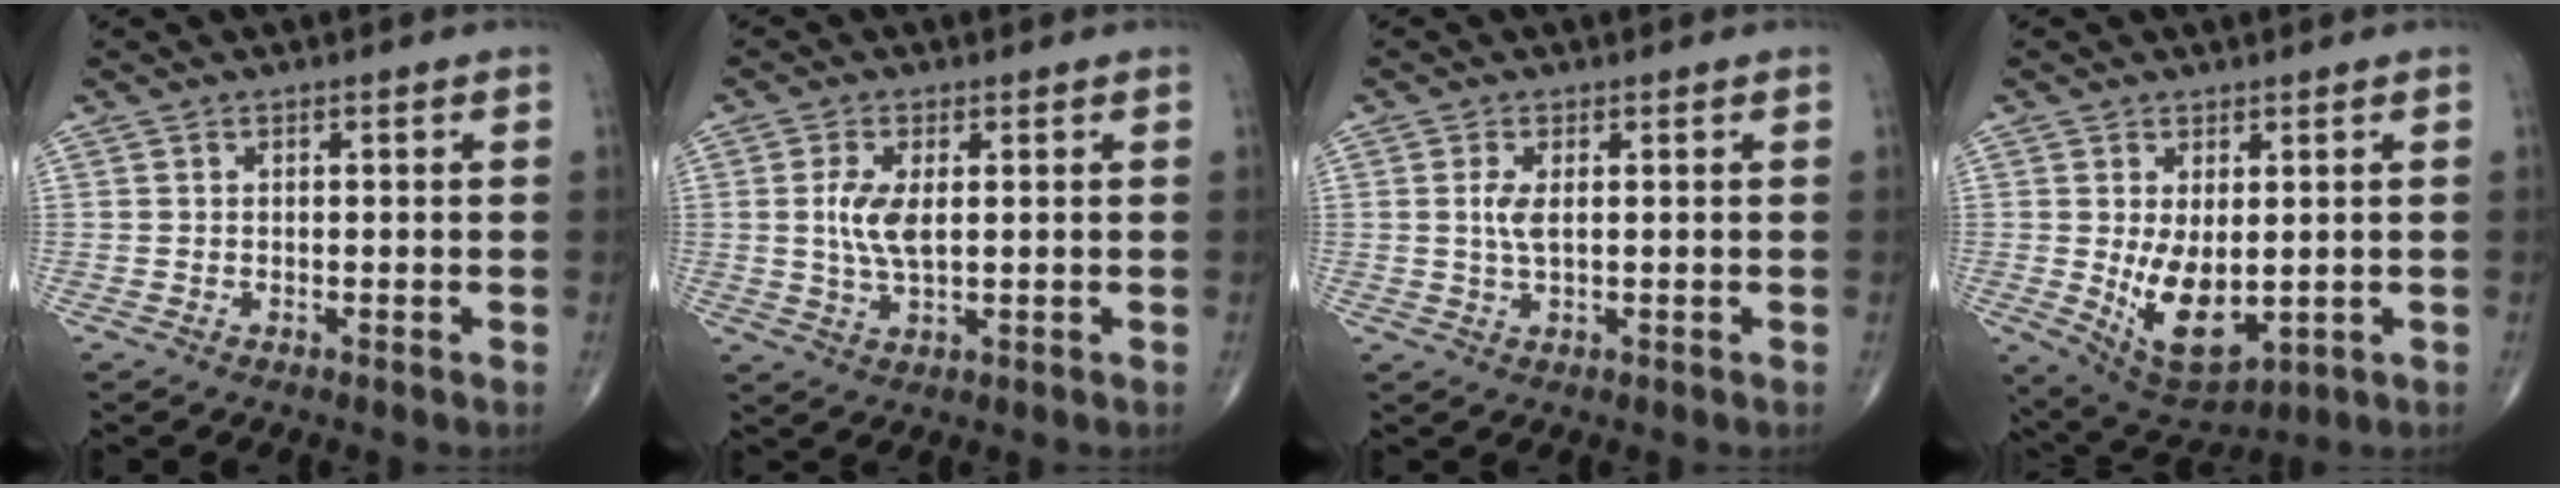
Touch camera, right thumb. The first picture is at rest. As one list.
[{"total": 5.7, "force": [0.8, 2.5, 5.1], "torque": [-0.108, -0.005, 0.018]}, {"total": 3.0, "force": [0.5, 1.1, 2.7], "torque": [-0.062, -0.001, 0.014]}, {"total": 10.5, "force": [-0.6, 5.6, 8.8], "torque": [-0.132, -0.018, 0.016]}]